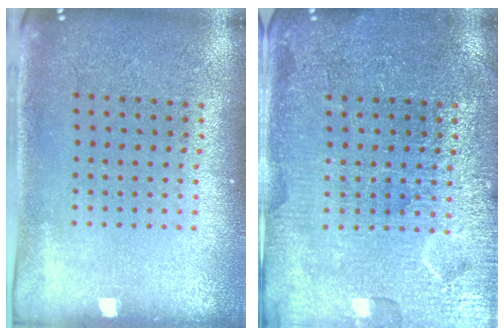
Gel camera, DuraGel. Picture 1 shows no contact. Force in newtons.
{"total": 3.8, "press": 3.8, "slide": 0.7}